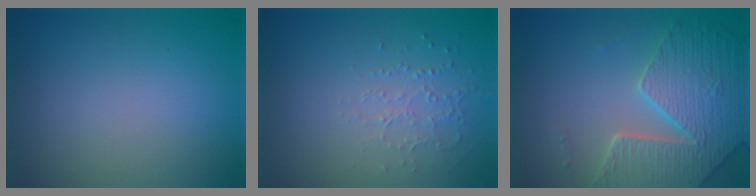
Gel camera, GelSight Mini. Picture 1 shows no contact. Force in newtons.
{"total": 1.0, "press": 0.7, "slide": 0.8}
{"total": 6.3, "press": 5.2, "slide": 3.6}